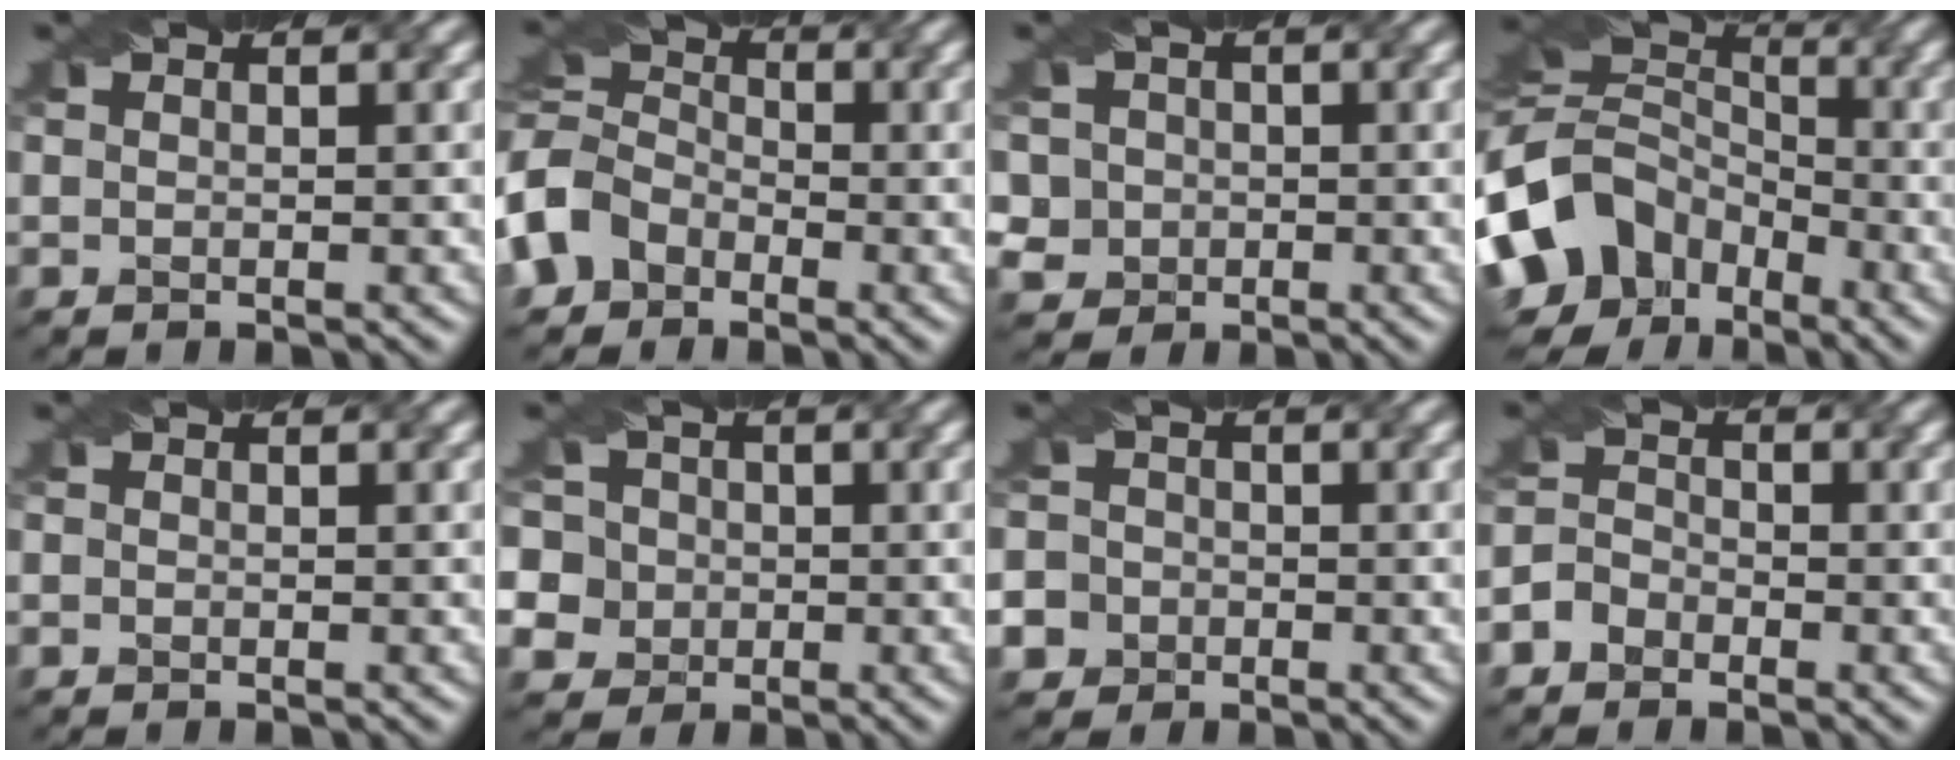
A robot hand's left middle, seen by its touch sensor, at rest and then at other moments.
{"total": 5.2, "force": [-2.8, 3.8, 2.2], "torque": [-0.049, 0.021, -0.071]}
{"total": 5.5, "force": [1.0, 5.1, 1.9], "torque": [-0.040, 0.035, -0.005]}
{"total": 12.2, "force": [-5.4, 9.6, 5.2], "torque": [-0.144, -0.001, -0.102]}
{"total": 0.7, "force": [-0.1, 0.6, 0.3], "torque": [0.000, 0.011, -0.011]}
{"total": 9.2, "force": [-0.1, 8.4, 3.7], "torque": [-0.071, 0.028, -0.030]}
{"total": 7.6, "force": [-2.7, 6.9, 1.8], "torque": [-0.042, 0.014, -0.075]}
{"total": 2.7, "force": [-2.0, 1.8, 0.5], "torque": [0.007, 0.013, -0.037]}